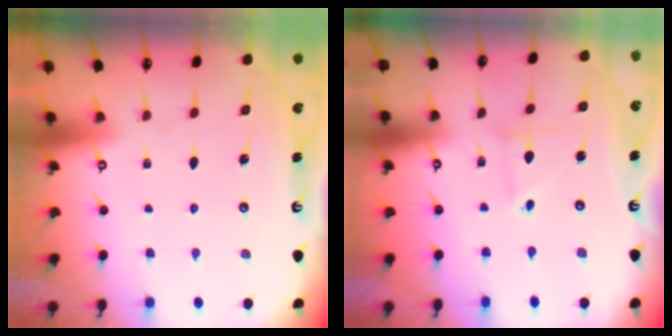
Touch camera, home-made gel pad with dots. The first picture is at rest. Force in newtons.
{"total": 2.4, "press": 2.4, "slide": 0.2}